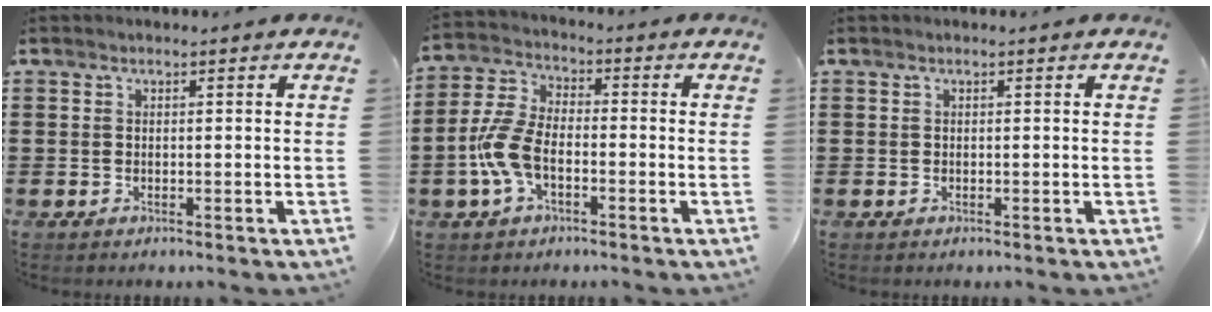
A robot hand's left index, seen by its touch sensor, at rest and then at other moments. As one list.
[{"total": 7.6, "force": [-2.4, 4.1, 6.0], "torque": [-0.156, -0.002, -0.054]}, {"total": 0.0}]